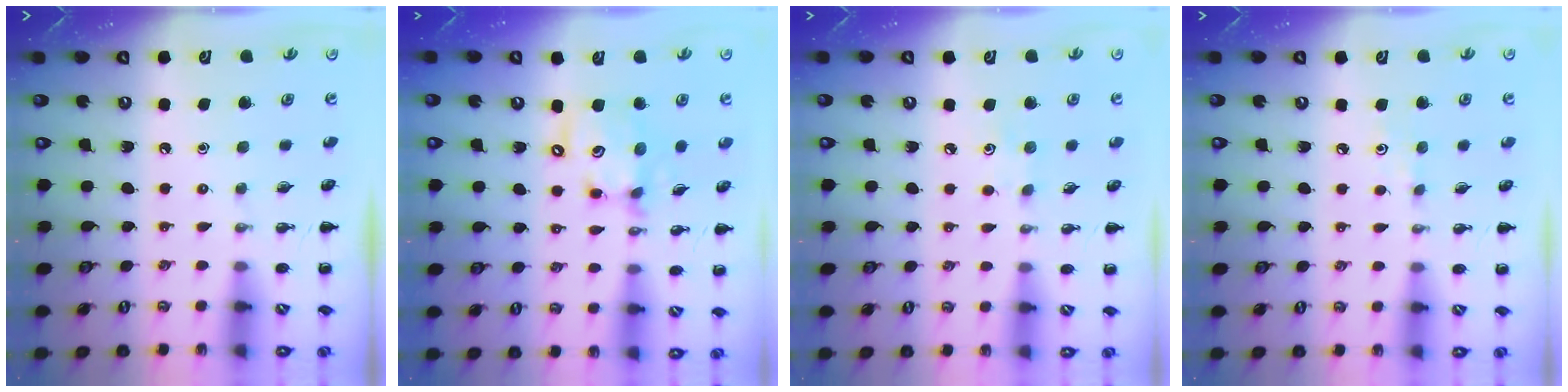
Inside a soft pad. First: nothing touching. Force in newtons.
{"total": 12.6, "press": 12.3, "slide": 2.6}
{"total": 3.8, "press": 3.7, "slide": 1.0}
{"total": 3.5, "press": 3.4, "slide": 1.1}